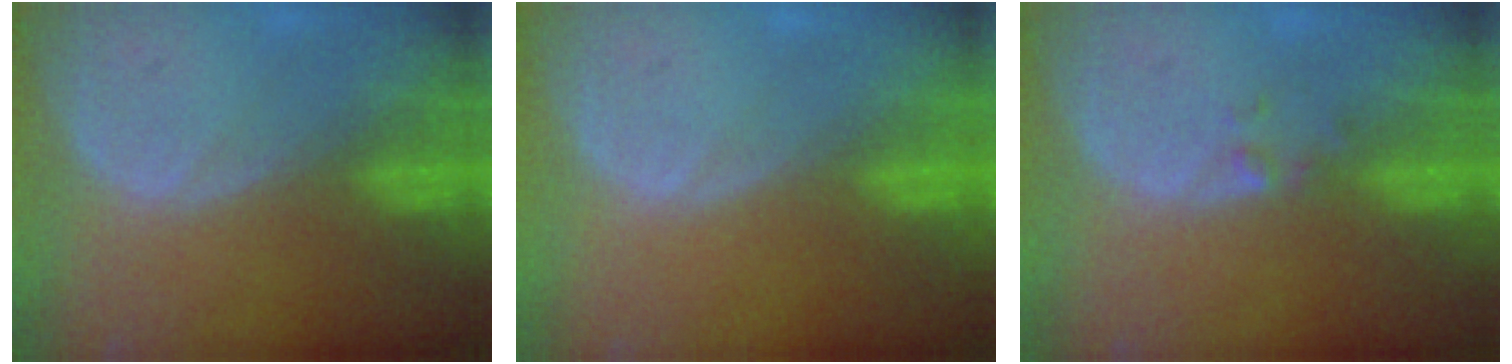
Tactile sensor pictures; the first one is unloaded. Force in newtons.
{"total": 0.0}
{"total": 1.4, "press": 1.2, "slide": 0.7}